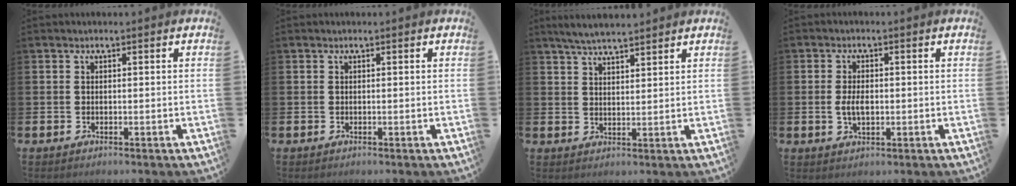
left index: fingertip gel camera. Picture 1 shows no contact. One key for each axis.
{"total": 0.0}
{"total": 4.4, "fx": 4.1, "fy": 0.4, "fz": 1.3, "tx": -0.033, "ty": -0.012, "tz": 0.074}
{"total": 3.1, "fx": -0.1, "fy": 1.8, "fz": 2.6, "tx": -0.039, "ty": 0.002, "tz": -0.006}